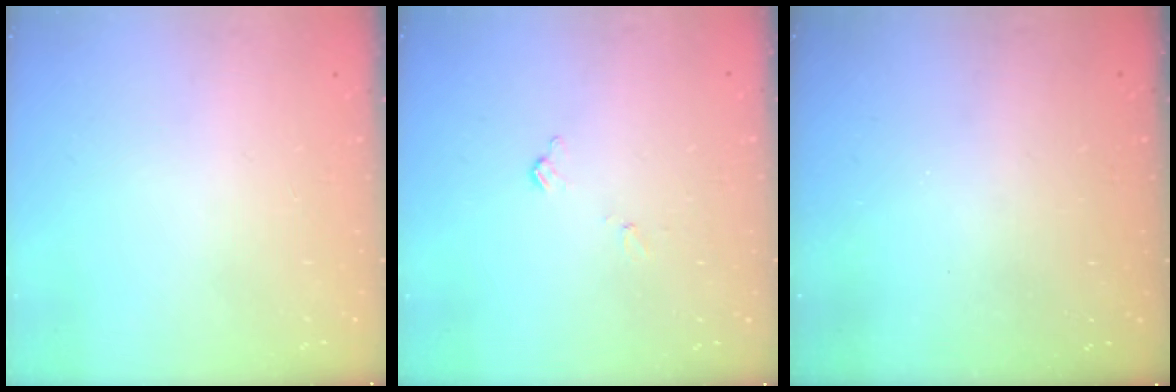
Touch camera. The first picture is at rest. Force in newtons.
{"total": 4.8, "press": 4.8, "slide": 0.5}
{"total": 2.9, "press": 2.7, "slide": 0.8}